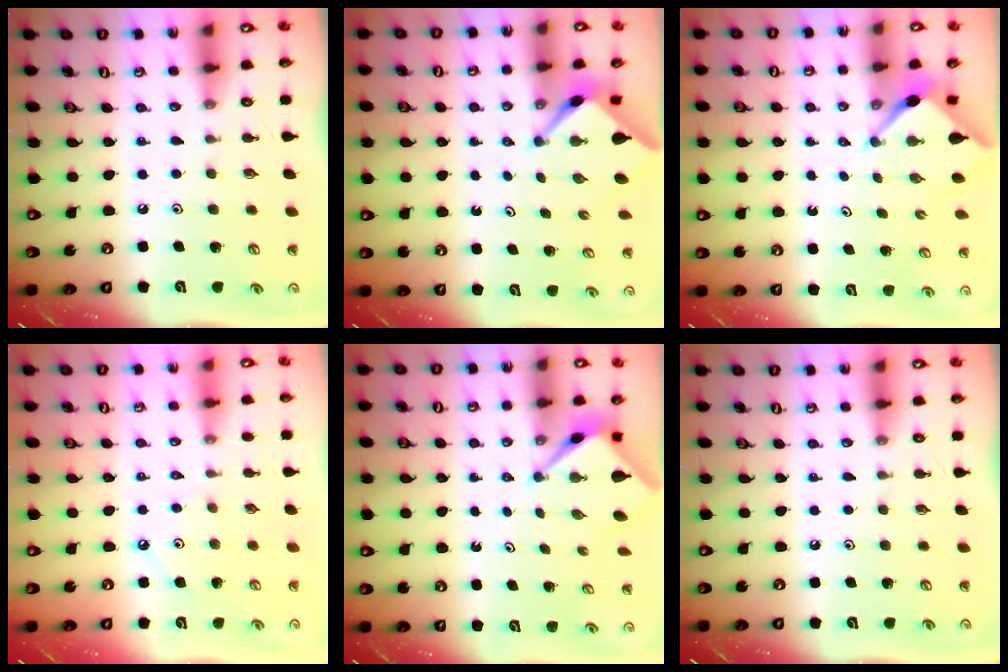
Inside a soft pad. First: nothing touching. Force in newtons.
{"total": 2.6, "press": 2.6, "slide": 0.3}
{"total": 2.6, "press": 2.6, "slide": 0.3}
{"total": 4.4, "press": 4.3, "slide": 0.6}
{"total": 2.6, "press": 2.6, "slide": 0.2}
{"total": 0.0}